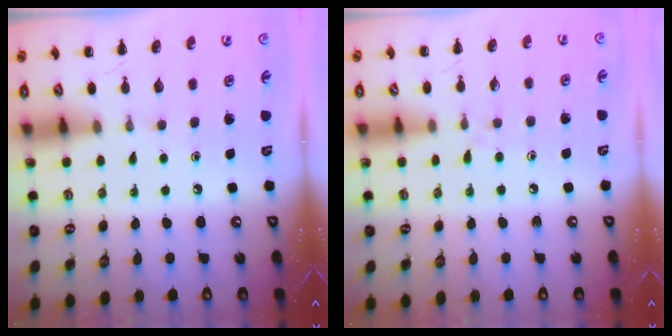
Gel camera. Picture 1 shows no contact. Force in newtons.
{"total": 4.3, "press": 3.8, "slide": 2.0}